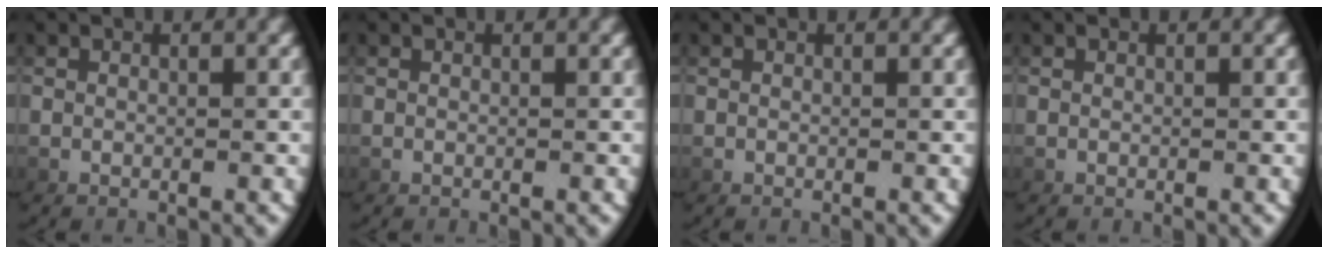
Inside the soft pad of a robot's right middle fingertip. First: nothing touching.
{"total": 0.0}
{"total": 0.0}
{"total": 1.6, "force": [0.2, -1.5, -0.5], "torque": [0.011, 0.001, 0.011]}